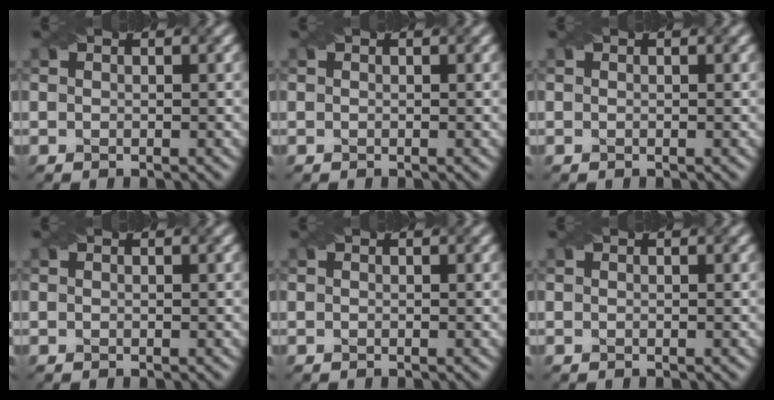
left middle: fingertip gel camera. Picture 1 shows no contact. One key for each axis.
{"total": 0.0}
{"total": 0.0}
{"total": 0.0}
{"total": 0.0}
{"total": 0.0}